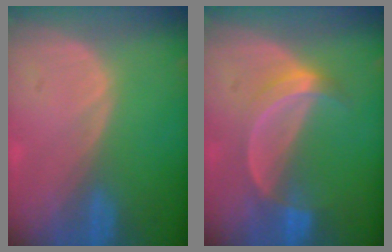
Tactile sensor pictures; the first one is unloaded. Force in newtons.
{"total": 5.0, "press": 4.9, "slide": 0.7}